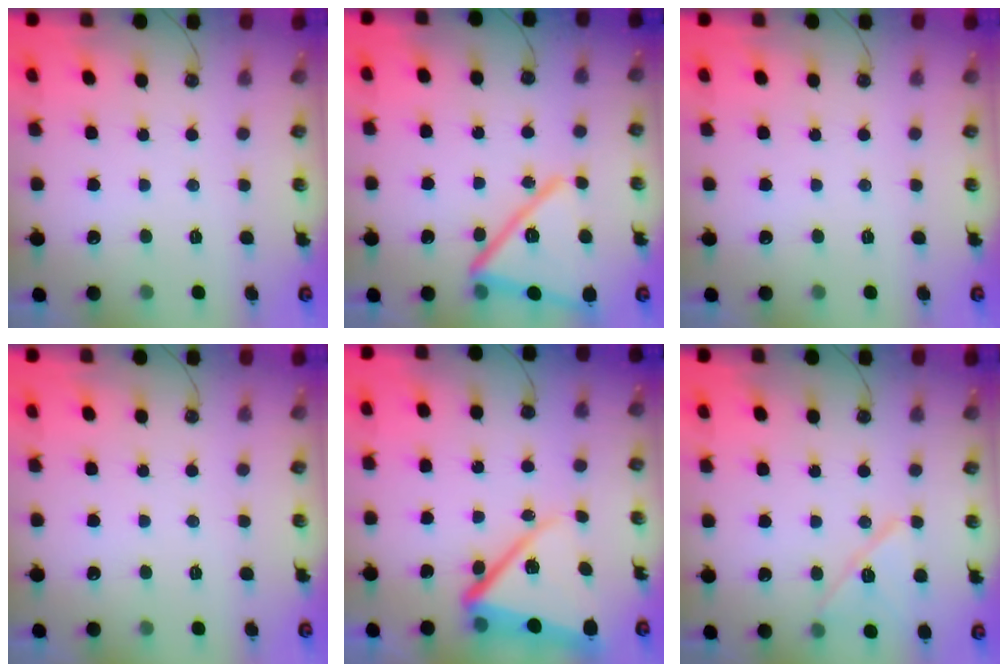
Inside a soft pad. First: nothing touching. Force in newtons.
{"total": 18.9, "press": 18.9, "slide": 1.2}
{"total": 0.0}
{"total": 0.0}
{"total": 13.7, "press": 13.7, "slide": 1.1}
{"total": 12.0, "press": 11.9, "slide": 0.9}